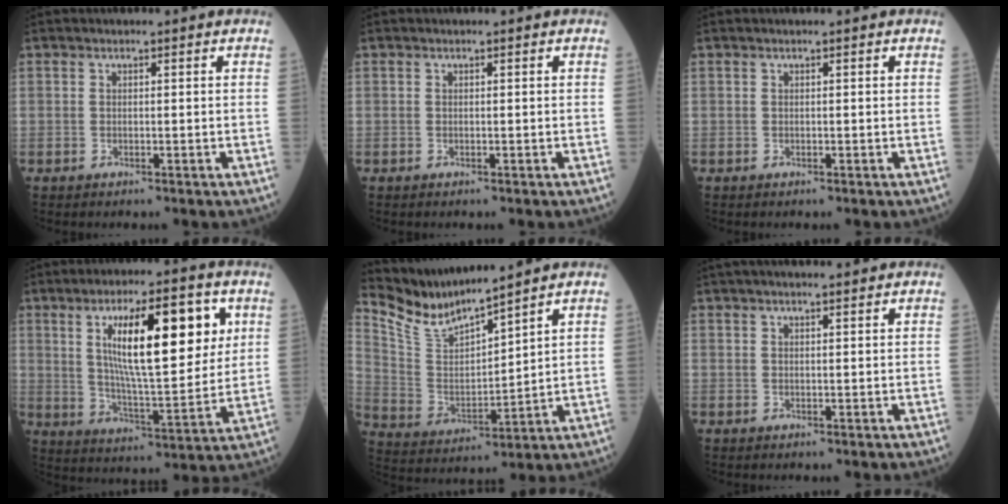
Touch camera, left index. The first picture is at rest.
{"total": 0.0}
{"total": 0.0}
{"total": 16.0, "force": [5.2, 3.7, 14.7], "torque": [-0.248, 0.003, 0.086]}
{"total": 9.5, "force": [9.1, -0.2, 2.6], "torque": [-0.079, -0.003, 0.198]}
{"total": 5.6, "force": [4.7, 0.4, 3.0], "torque": [-0.043, 0.023, 0.066]}